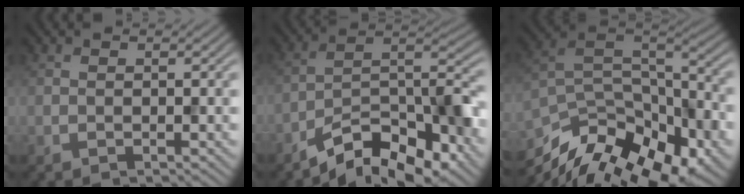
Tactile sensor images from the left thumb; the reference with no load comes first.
{"total": 11.2, "force": [-8.0, 3.5, 6.9], "torque": [-0.098, 0.007, -0.158]}
{"total": 16.2, "force": [-11.6, 6.6, 9.3], "torque": [-0.212, -0.031, -0.181]}